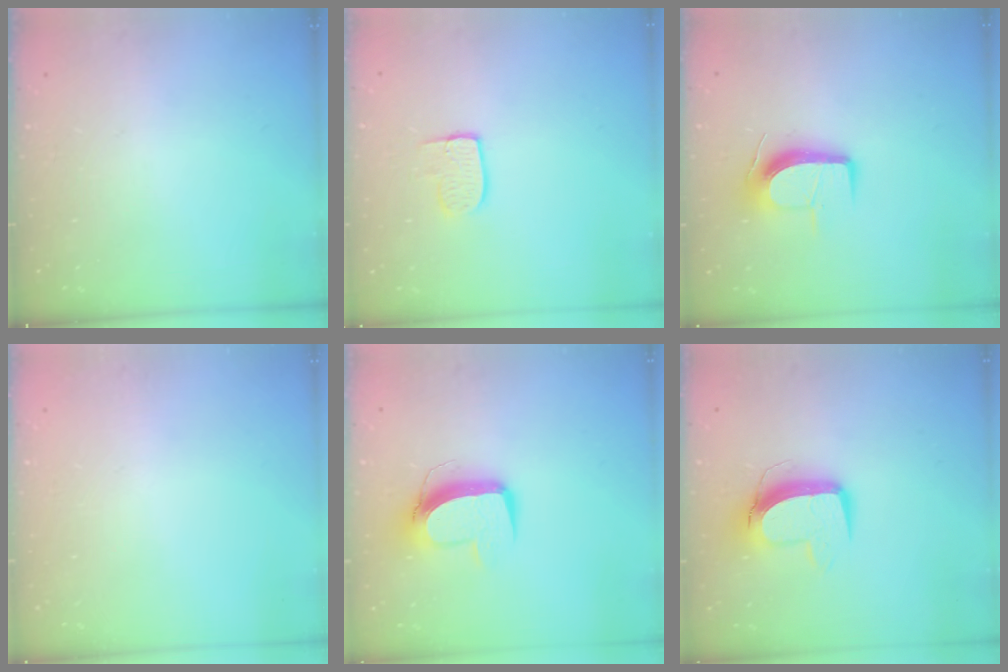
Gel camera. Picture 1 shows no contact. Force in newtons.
{"total": 6.9, "press": 6.9, "slide": 0.2}
{"total": 11.1, "press": 11.1, "slide": 0.5}
{"total": 0.0}
{"total": 11.1, "press": 11.0, "slide": 1.4}
{"total": 11.0, "press": 11.0, "slide": 1.4}